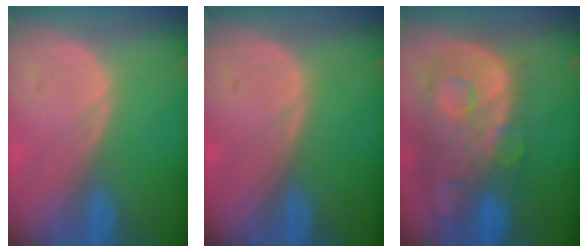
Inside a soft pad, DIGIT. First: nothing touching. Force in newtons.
{"total": 0.0}
{"total": 13.3, "press": 10.7, "slide": 8.0}